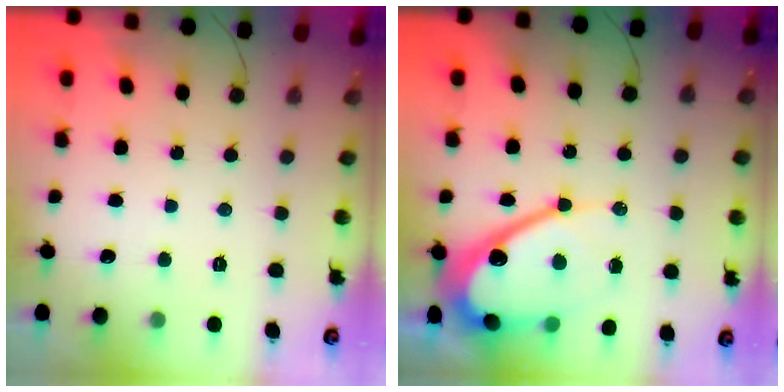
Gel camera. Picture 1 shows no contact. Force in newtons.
{"total": 16.3, "press": 16.3, "slide": 1.5}